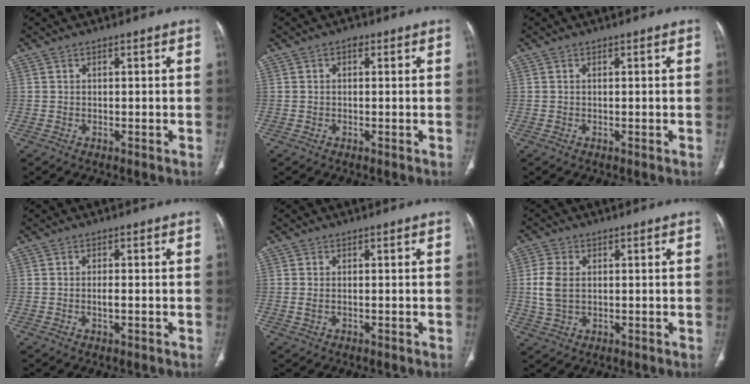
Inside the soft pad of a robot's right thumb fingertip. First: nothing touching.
{"total": 1.4, "force": [0.3, 1.0, 0.8], "torque": [-0.010, 0.005, 0.001]}
{"total": 0.0}
{"total": 1.8, "force": [-0.4, 0.7, 1.6], "torque": [-0.031, 0.001, -0.009]}
{"total": 1.3, "force": [-0.2, 0.8, 1.0], "torque": [-0.031, 0.001, -0.002]}
{"total": 6.3, "force": [0.5, 4.2, 4.7], "torque": [-0.107, 0.002, 0.013]}